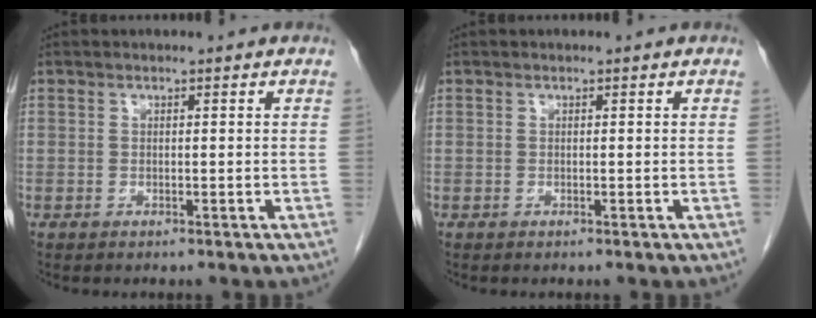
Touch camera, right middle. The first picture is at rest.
{"total": 0.0}